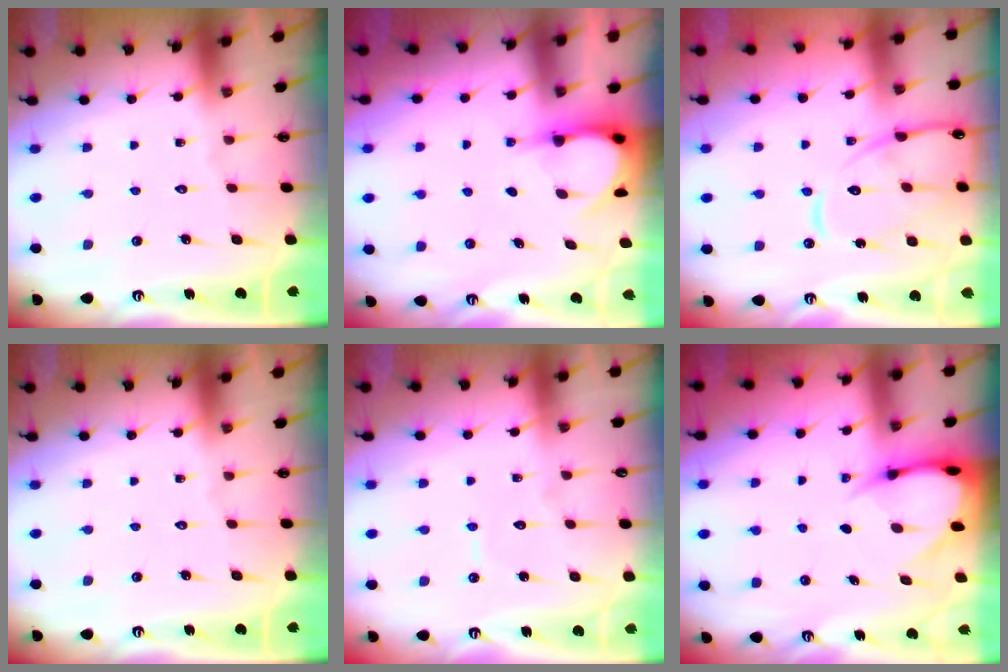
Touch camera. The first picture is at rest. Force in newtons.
{"total": 3.8, "press": 3.8, "slide": 0.5}
{"total": 14.4, "press": 14.3, "slide": 1.4}
{"total": 0.0}
{"total": 3.9, "press": 3.9, "slide": 0.2}
{"total": 6.0, "press": 6.0, "slide": 0.8}